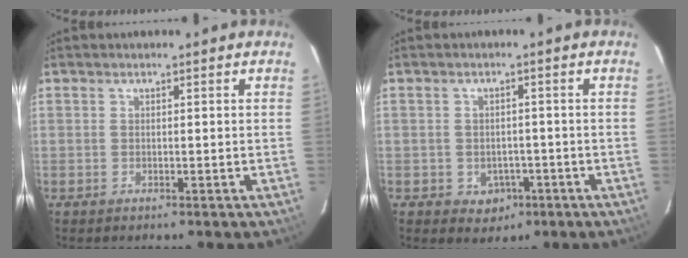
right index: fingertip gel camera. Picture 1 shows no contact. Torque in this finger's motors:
{"motor_torque": [-0.05, -0.15, -0.50, -0.13]}